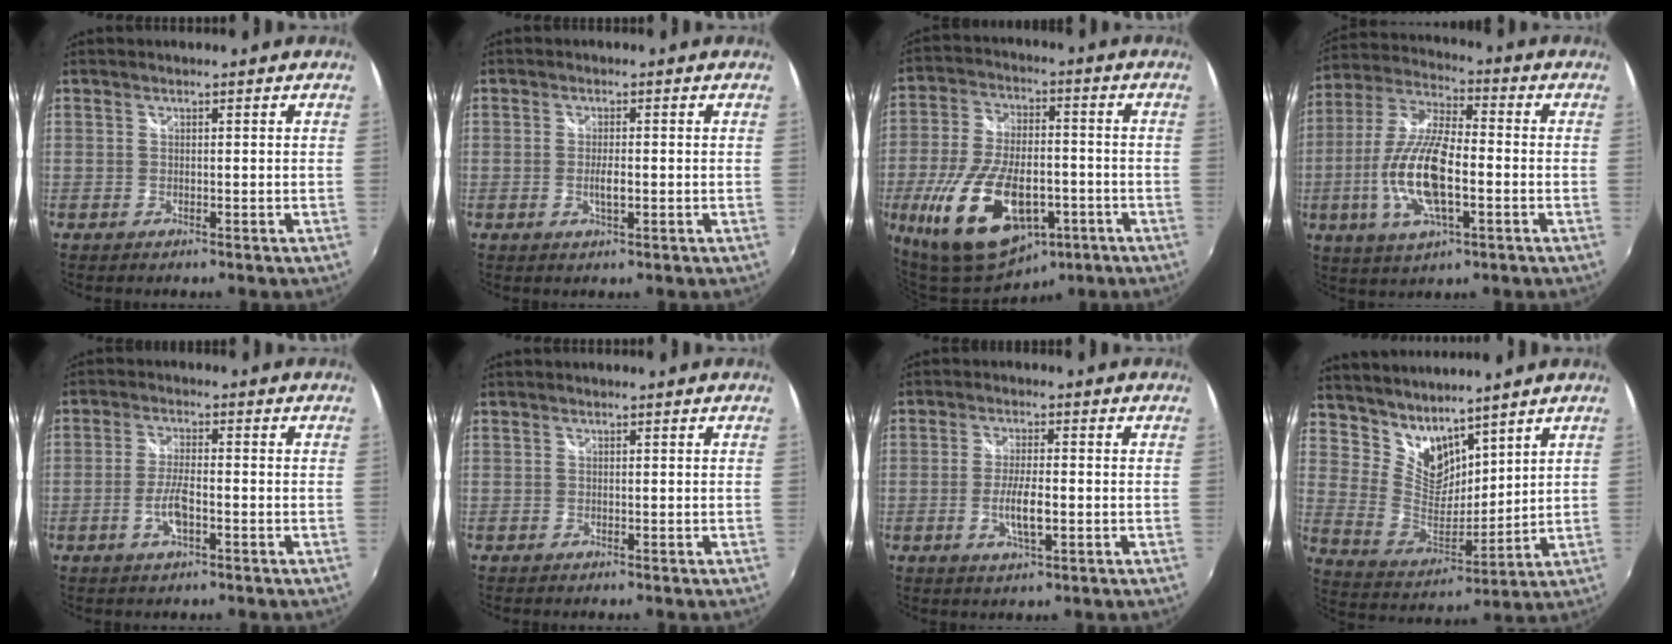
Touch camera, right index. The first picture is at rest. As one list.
[{"total": 2.5, "force": [-0.6, 0.7, 2.4], "torque": [-0.044, -0.004, -0.009]}, {"total": 21.9, "force": [-9.5, 10.9, 16.4], "torque": [-0.338, -0.031, -0.151]}, {"total": 15.5, "force": [-3.5, 5.5, 14.1], "torque": [-0.291, -0.006, -0.069]}, {"total": 5.1, "force": [-2.0, 1.5, 4.5], "torque": [-0.096, -0.001, -0.039]}, {"total": 0.0}, {"total": 5.6, "force": [-1.5, 1.4, 5.2], "torque": [-0.104, -0.006, -0.026]}, {"total": 10.9, "force": [8.9, 5.1, 3.7], "torque": [-0.072, -0.004, 0.182]}]